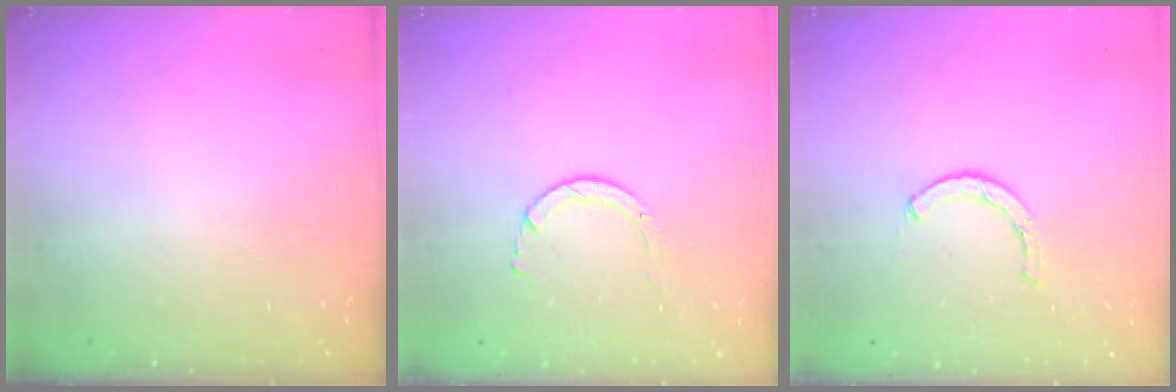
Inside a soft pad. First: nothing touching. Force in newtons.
{"total": 2.9, "press": 2.9, "slide": 0.2}
{"total": 1.5, "press": 1.5, "slide": 0.2}